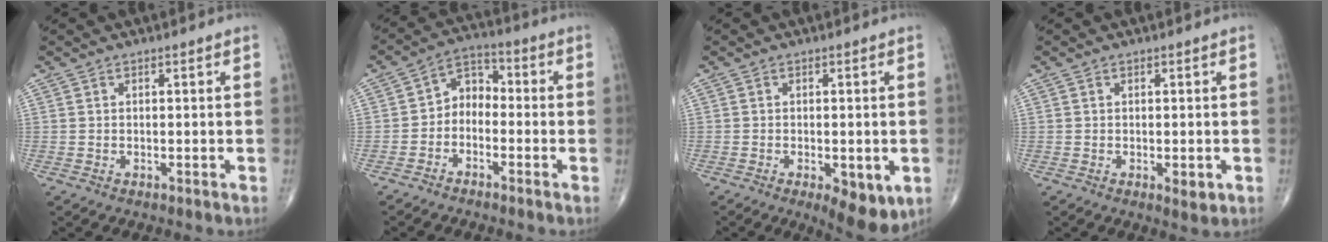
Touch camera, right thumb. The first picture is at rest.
{"total": 5.9, "force": [-1.8, 4.4, 3.4], "torque": [-0.035, 0.035, -0.050]}
{"total": 8.2, "force": [-2.7, 3.4, 7.0], "torque": [-0.087, -0.014, -0.033]}
{"total": 2.6, "force": [-0.5, 1.1, 2.2], "torque": [-0.026, -0.006, -0.004]}